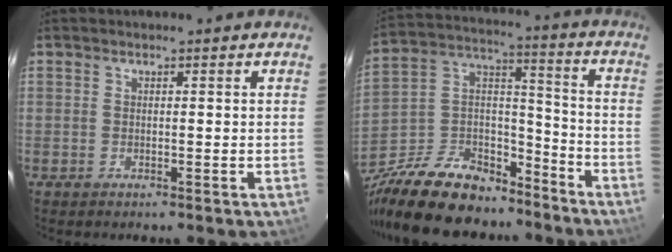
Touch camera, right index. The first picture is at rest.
{"total": 25.0, "force": [-18.3, 12.5, 11.6], "torque": [-0.266, 0.043, -0.288]}